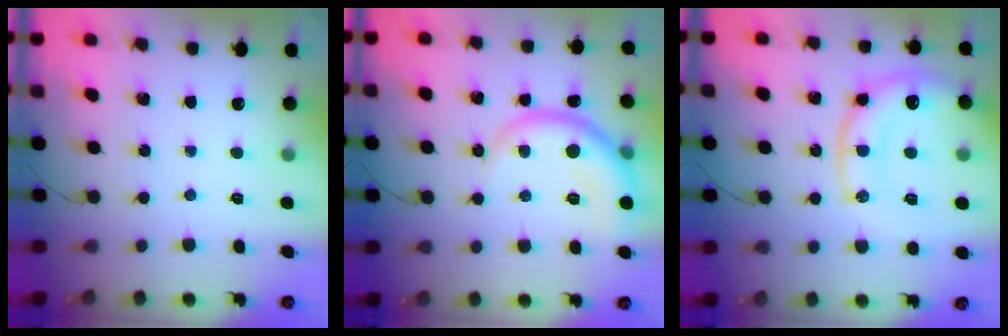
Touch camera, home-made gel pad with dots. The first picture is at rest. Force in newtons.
{"total": 10.2, "press": 10.1, "slide": 0.9}
{"total": 14.0, "press": 13.9, "slide": 1.6}